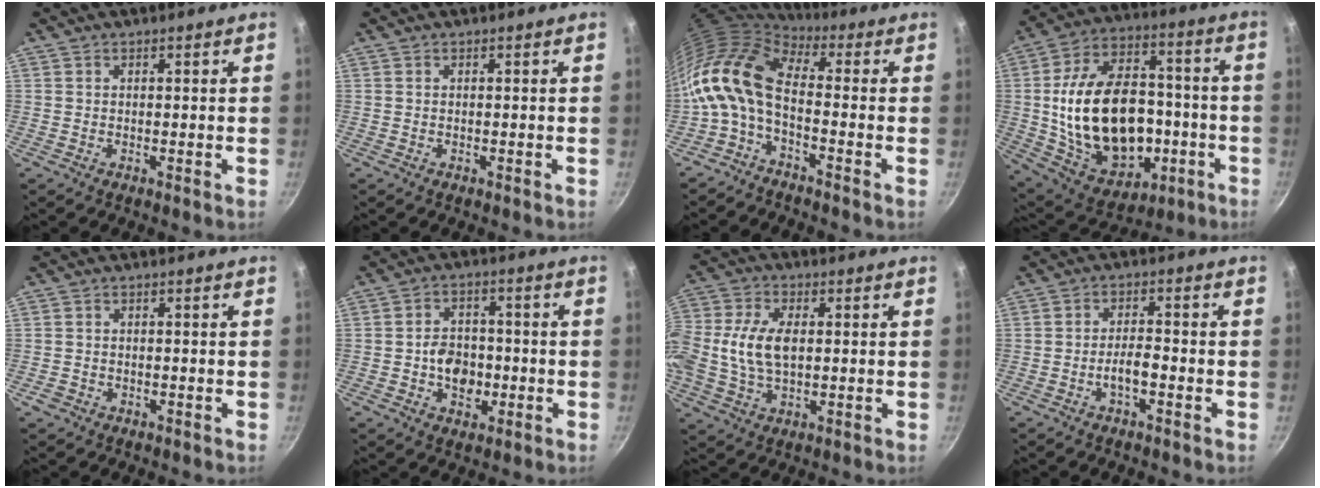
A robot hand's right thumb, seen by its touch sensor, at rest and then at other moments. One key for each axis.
{"total": 0.0}
{"total": 11.4, "fx": -1.7, "fy": 5.9, "fz": 9.7, "tx": -0.193, "ty": 0.025, "tz": -0.048}
{"total": 28.4, "fx": -3.5, "fy": 19.0, "fz": 20.8, "tx": -0.327, "ty": 0.053, "tz": -0.026}
{"total": 1.6, "fx": -0.8, "fy": 1.3, "fz": 0.6, "tx": -0.011, "ty": 0.005, "tz": -0.009}
{"total": 7.9, "fx": -1.8, "fy": 5.9, "fz": 4.9, "tx": -0.051, "ty": 0.018, "tz": -0.031}
{"total": 11.7, "fx": 0.4, "fy": 7.1, "fz": 9.3, "tx": -0.188, "ty": 0.022, "tz": 0.000}
{"total": 3.7, "fx": -1.8, "fy": 1.3, "fz": 3.0, "tx": -0.049, "ty": 0.025, "tz": -0.034}